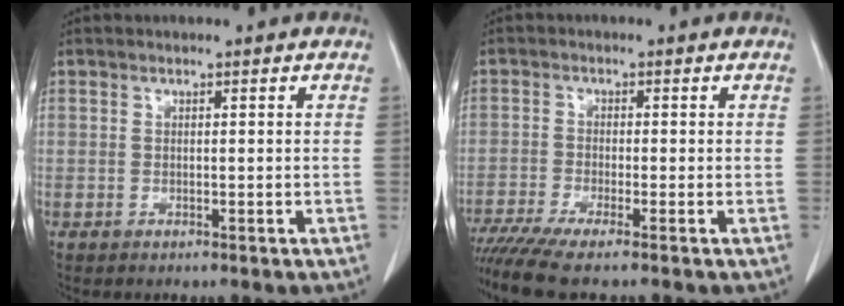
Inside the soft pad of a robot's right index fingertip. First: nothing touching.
{"total": 7.1, "force": [-5.8, -0.4, 4.2], "torque": [-0.066, -0.017, -0.101]}